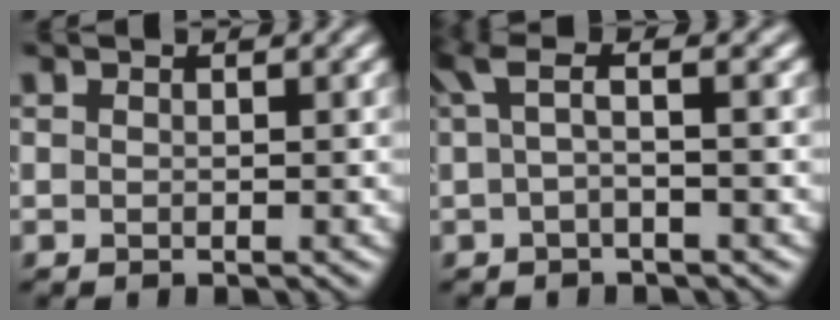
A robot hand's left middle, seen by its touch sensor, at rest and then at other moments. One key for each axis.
{"total": 2.5, "fx": 0.7, "fy": 0.5, "fz": 2.3, "tx": -0.041, "ty": 0.014, "tz": 0.010}